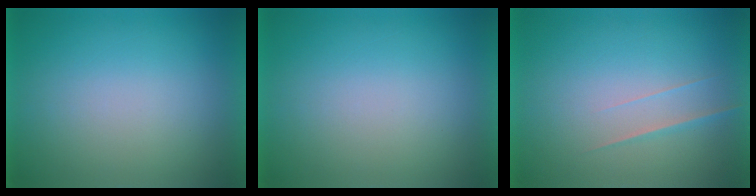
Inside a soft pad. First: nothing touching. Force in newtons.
{"total": 1.3}
{"total": 1.9}